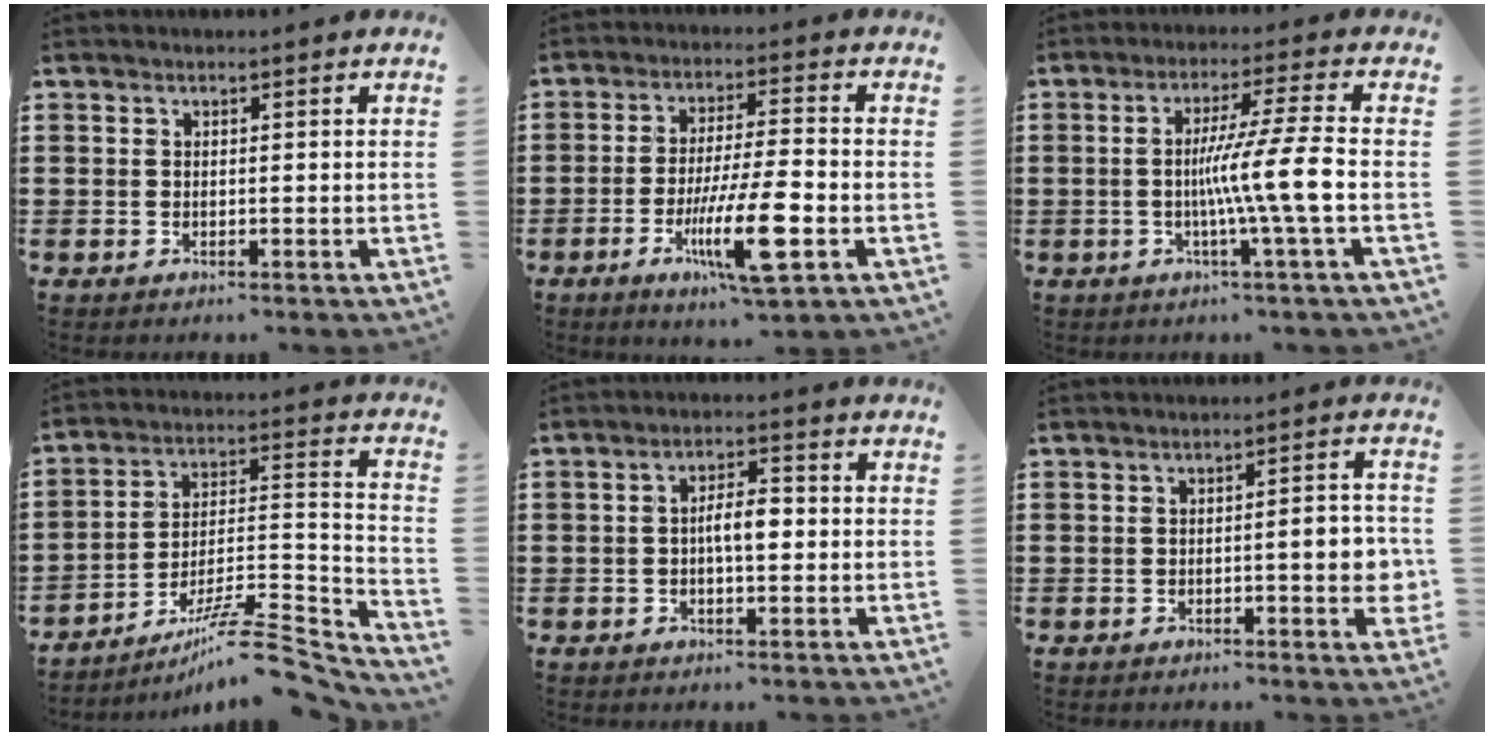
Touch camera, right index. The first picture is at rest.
{"total": 11.9, "force": [-4.1, 1.9, 11.0], "torque": [-0.216, -0.012, -0.075]}
{"total": 10.1, "force": [-1.6, -0.8, 10.0], "torque": [-0.173, -0.011, -0.034]}
{"total": 10.7, "force": [-8.1, 1.8, 6.7], "torque": [-0.100, 0.021, -0.151]}
{"total": 4.2, "force": [-0.3, 1.4, 4.0], "torque": [-0.072, 0.006, -0.008]}
{"total": 5.4, "force": [-0.8, 1.3, 5.2], "torque": [-0.071, -0.003, -0.016]}